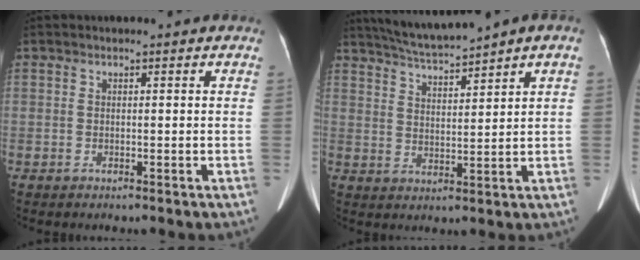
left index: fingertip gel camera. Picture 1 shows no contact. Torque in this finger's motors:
{"motor_torque": [-1.20, -0.94, -0.95, -0.02]}